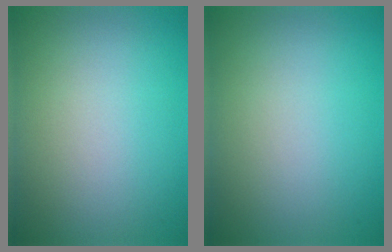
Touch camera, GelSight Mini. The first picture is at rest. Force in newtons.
{"total": 0.0}